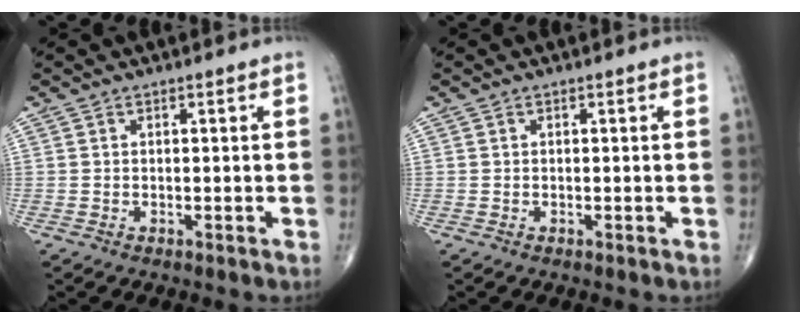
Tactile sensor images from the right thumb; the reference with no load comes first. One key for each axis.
{"total": 0.0}